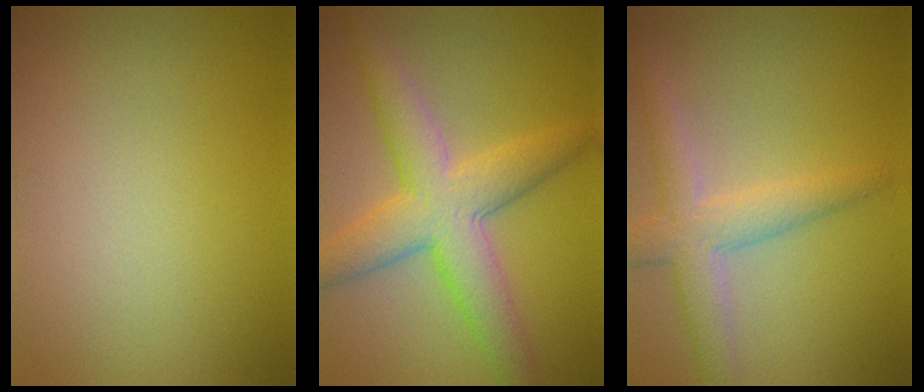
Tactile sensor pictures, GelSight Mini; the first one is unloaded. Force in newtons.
{"total": 6.4, "press": 6.3, "slide": 0.0}
{"total": 3.6, "press": 3.6, "slide": 0.2}